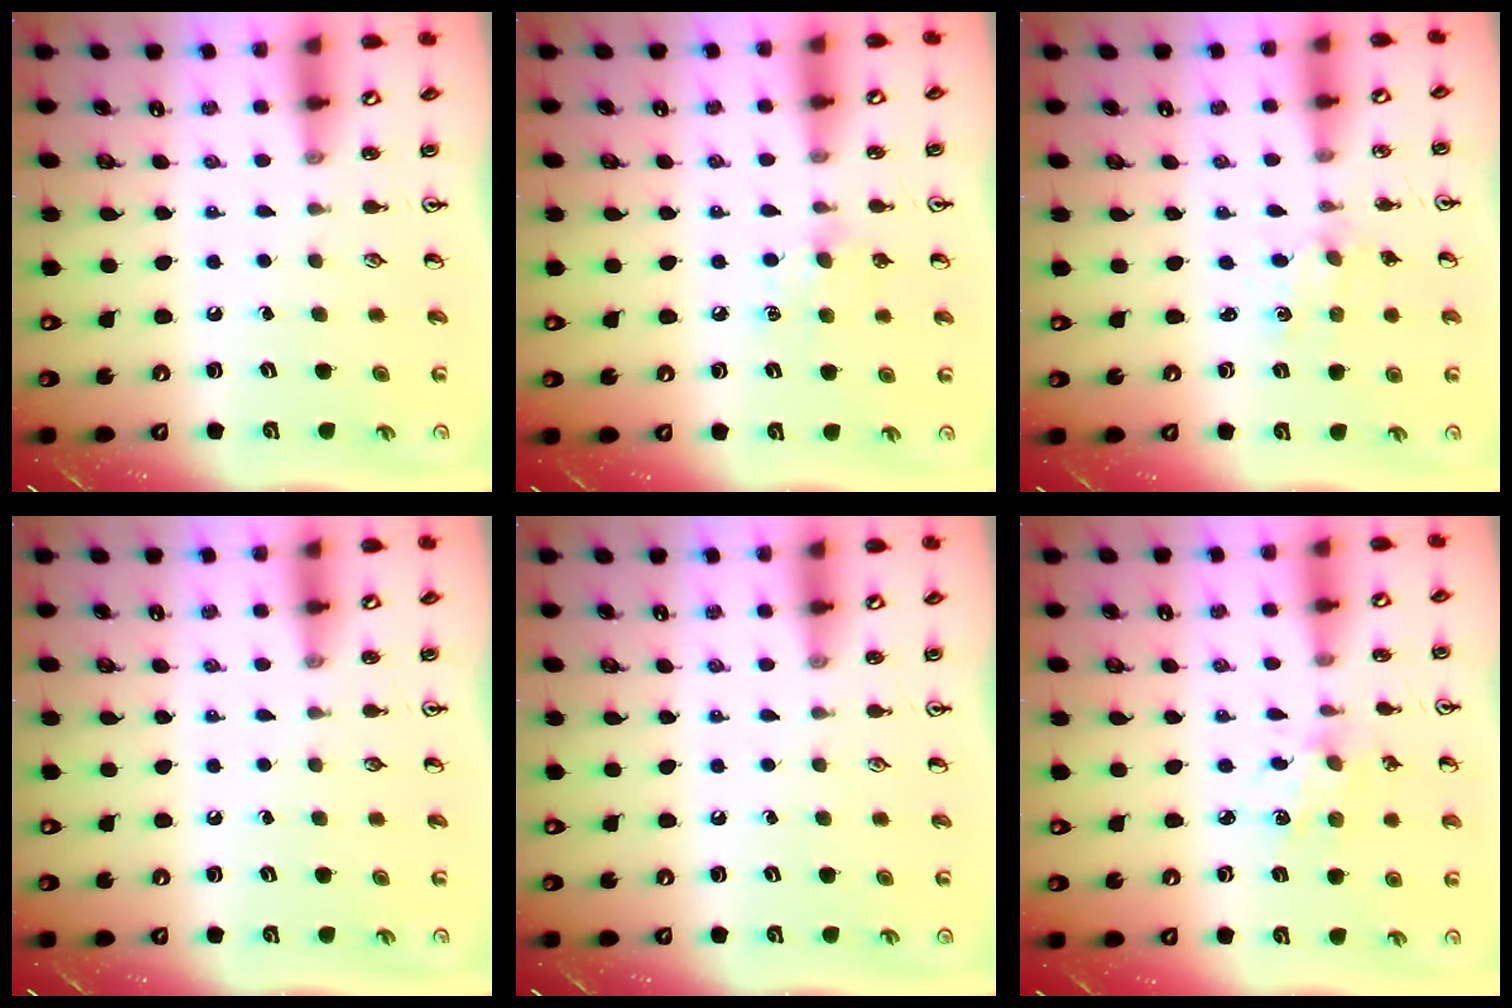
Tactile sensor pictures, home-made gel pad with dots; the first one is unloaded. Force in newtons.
{"total": 6.5, "press": 6.4, "slide": 1.1}
{"total": 1.1, "press": 1.1, "slide": 0.4}
{"total": 0.0}
{"total": 0.0}
{"total": 3.3, "press": 3.2, "slide": 0.3}